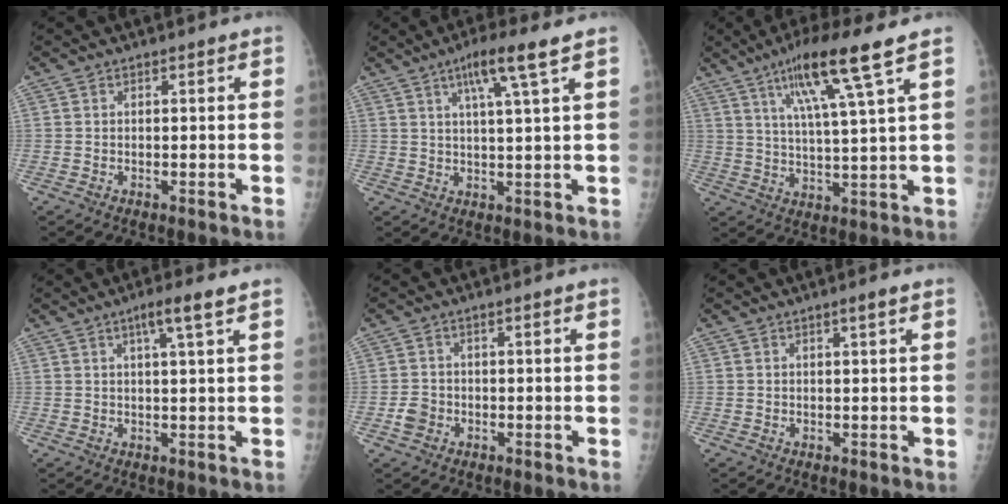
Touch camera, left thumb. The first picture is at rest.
{"total": 7.3, "force": [3.9, -0.3, 6.2], "torque": [-0.113, -0.012, 0.069]}
{"total": 12.5, "force": [6.8, 0.0, 10.5], "torque": [-0.190, -0.023, 0.122]}
{"total": 4.2, "force": [2.1, -0.3, 3.6], "torque": [-0.065, -0.005, 0.038]}
{"total": 2.7, "force": [-1.2, 2.2, 0.8], "torque": [-0.009, 0.010, -0.022]}
{"total": 1.2, "force": [0.6, 0.0, 1.1], "torque": [-0.019, -0.001, 0.010]}